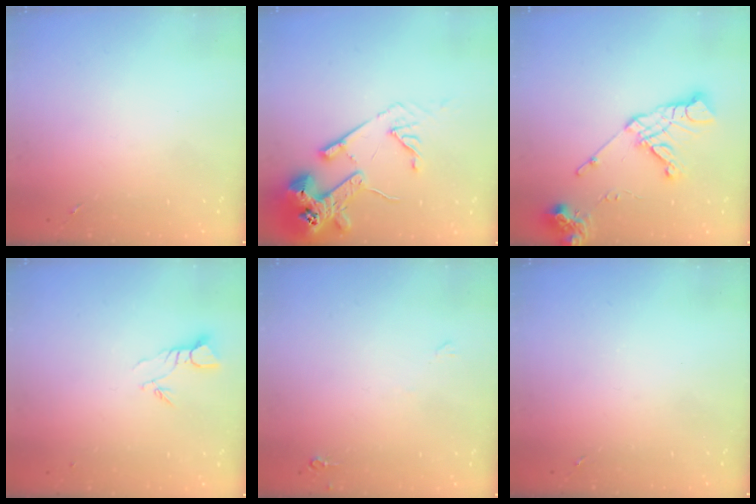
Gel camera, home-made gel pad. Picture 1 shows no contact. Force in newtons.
{"total": 16.6, "press": 16.5, "slide": 2.0}
{"total": 14.4, "press": 14.3, "slide": 1.9}
{"total": 3.4, "press": 3.4, "slide": 0.2}
{"total": 3.8, "press": 3.8, "slide": 0.6}
{"total": 0.0}